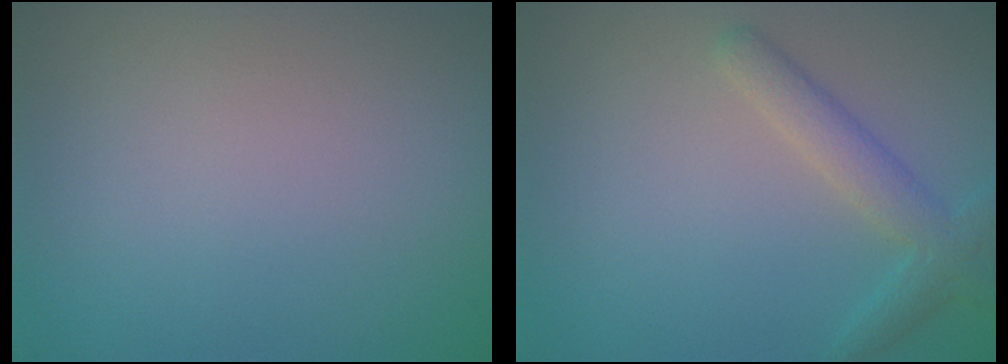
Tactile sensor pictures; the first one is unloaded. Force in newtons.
{"total": 2.9, "press": 2.9, "slide": 0.1}